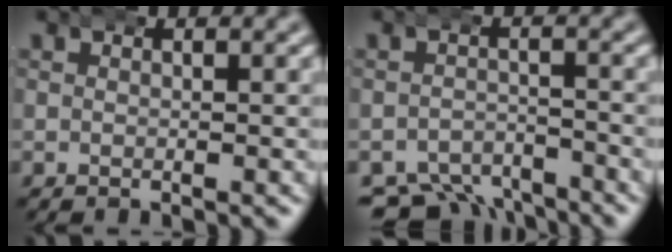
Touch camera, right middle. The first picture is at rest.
{"total": 7.0, "force": [-5.6, 3.6, 2.0], "torque": [-0.026, -0.031, -0.087]}